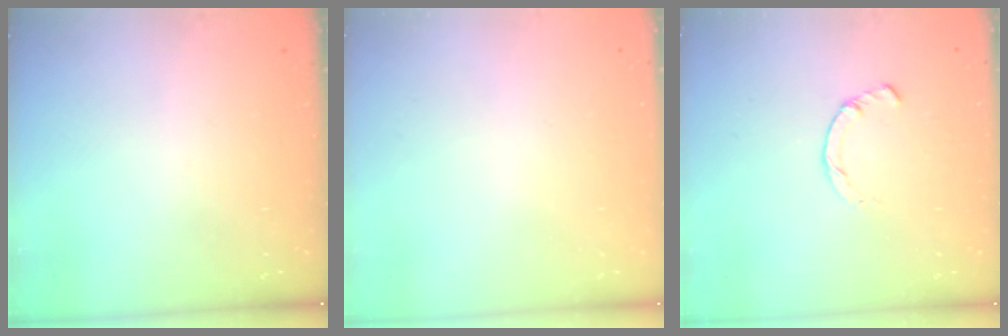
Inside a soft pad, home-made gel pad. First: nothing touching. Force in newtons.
{"total": 2.4, "press": 2.4, "slide": 0.2}
{"total": 2.3, "press": 2.3, "slide": 0.1}